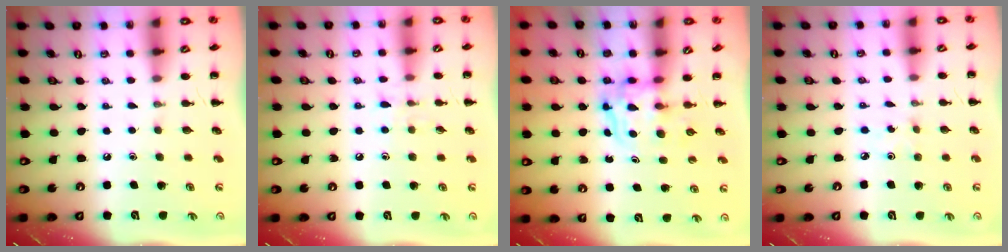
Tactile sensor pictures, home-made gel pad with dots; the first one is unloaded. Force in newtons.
{"total": 5.9, "press": 5.6, "slide": 2.0}
{"total": 3.6, "press": 3.6, "slide": 0.2}
{"total": 0.6, "press": 0.6, "slide": 0.2}